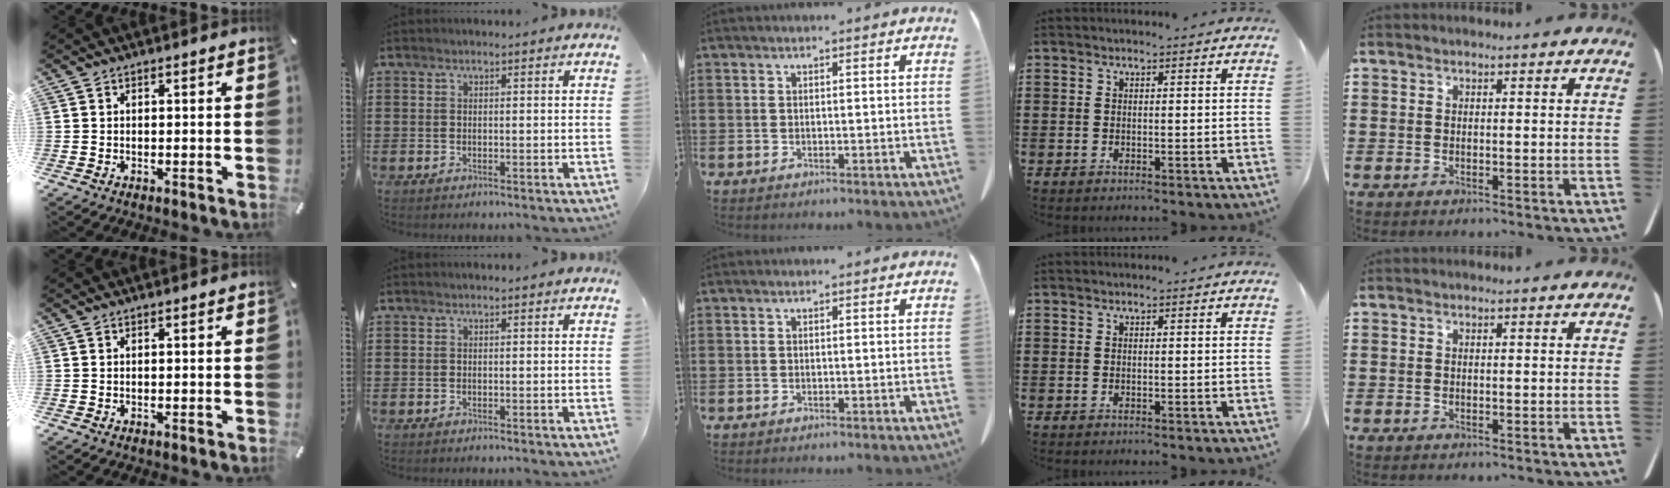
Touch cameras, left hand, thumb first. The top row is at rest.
{}